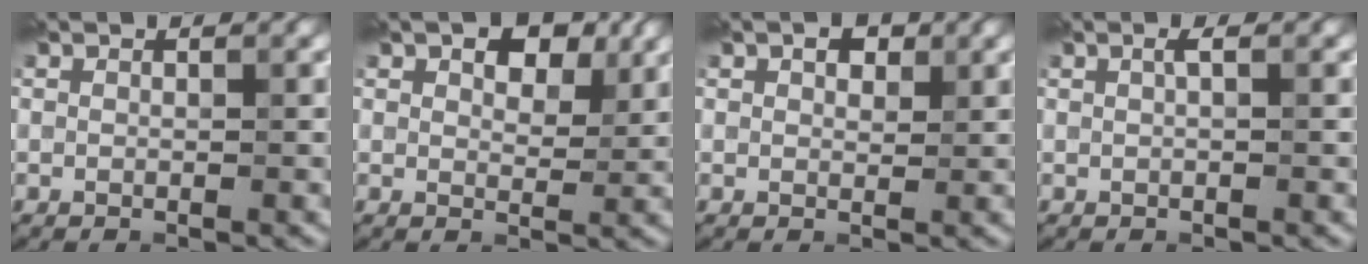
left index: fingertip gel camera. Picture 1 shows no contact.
{"total": 5.4, "force": [3.0, 2.7, 3.7], "torque": [-0.048, 0.005, 0.039]}
{"total": 1.7, "force": [0.9, 1.0, 1.1], "torque": [-0.015, 0.005, 0.015]}
{"total": 0.8, "force": [0.2, 0.1, 0.7], "torque": [-0.016, 0.006, 0.003]}